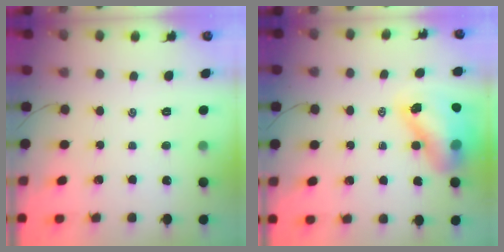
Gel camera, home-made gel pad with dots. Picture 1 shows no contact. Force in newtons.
{"total": 13.6, "press": 13.0, "slide": 4.0}